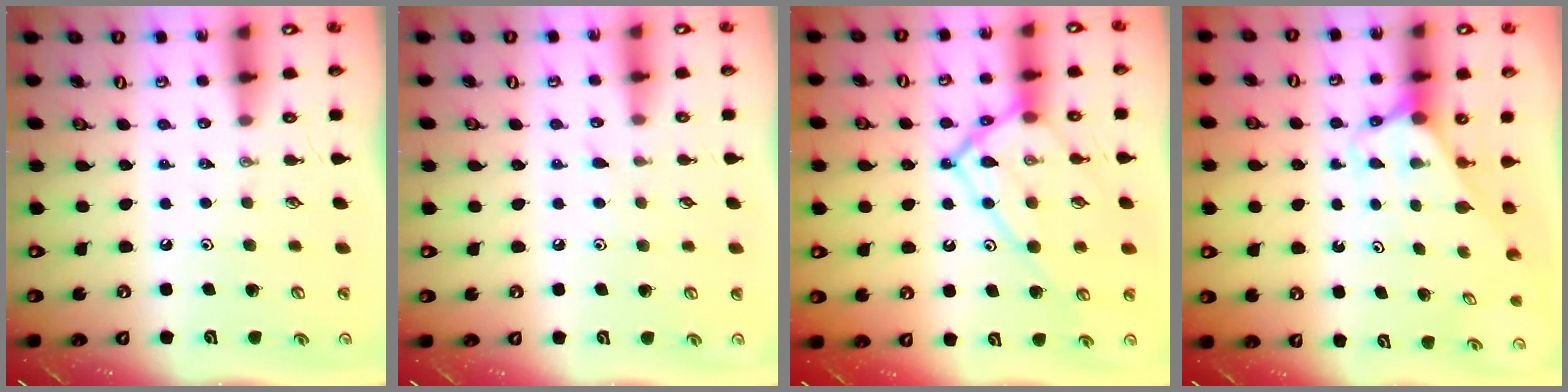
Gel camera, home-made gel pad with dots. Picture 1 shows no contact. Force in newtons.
{"total": 4.2, "press": 4.1, "slide": 0.7}
{"total": 15.7, "press": 15.6, "slide": 1.5}
{"total": 2.7, "press": 2.7, "slide": 0.2}